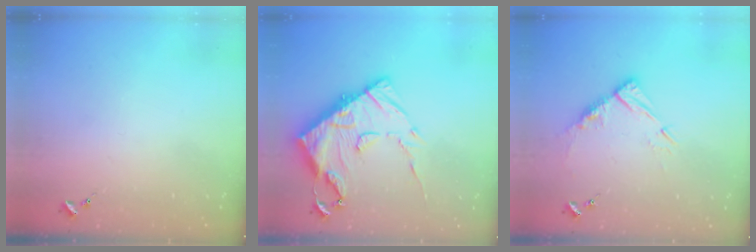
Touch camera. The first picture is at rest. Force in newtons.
{"total": 20.8, "press": 20.7, "slide": 2.0}
{"total": 10.2, "press": 10.1, "slide": 0.9}